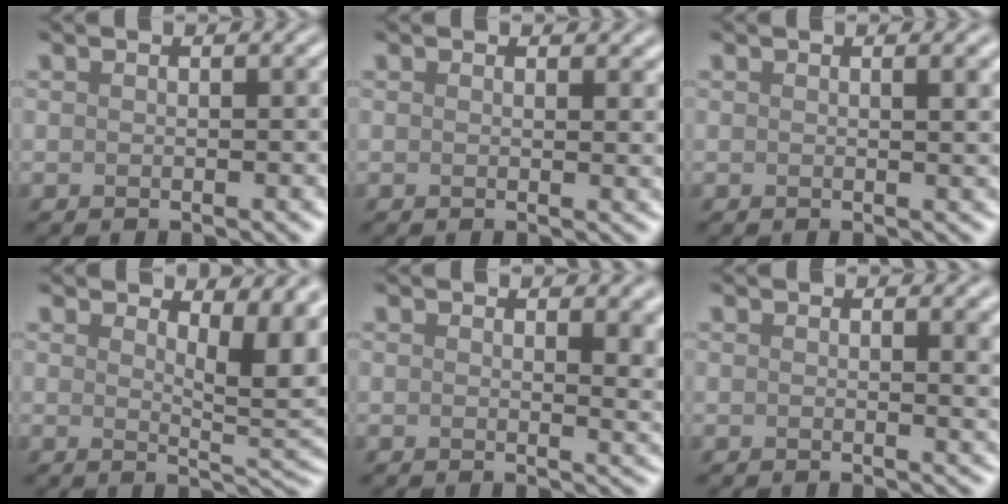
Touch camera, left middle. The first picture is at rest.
{"total": 1.3, "force": [0.8, 0.7, 0.9], "torque": [-0.010, -0.003, 0.011]}
{"total": 1.3, "force": [0.5, 0.2, 1.1], "torque": [-0.012, -0.001, 0.009]}
{"total": 5.3, "force": [2.1, 2.2, 4.3], "torque": [-0.060, -0.009, 0.033]}
{"total": 4.3, "force": [1.6, 2.1, 3.4], "torque": [-0.025, -0.006, 0.023]}
{"total": 2.3, "force": [1.0, 0.9, 1.9], "torque": [-0.017, -0.001, 0.013]}